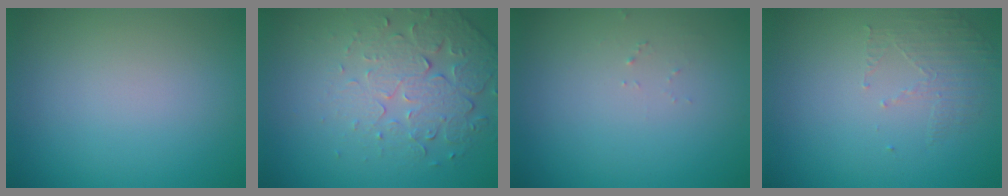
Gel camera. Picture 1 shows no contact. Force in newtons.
{"total": 5.2, "press": 3.7, "slide": 3.6}
{"total": 0.7, "press": 0.7, "slide": 0.1}
{"total": 1.6, "press": 0.7, "slide": 1.4}